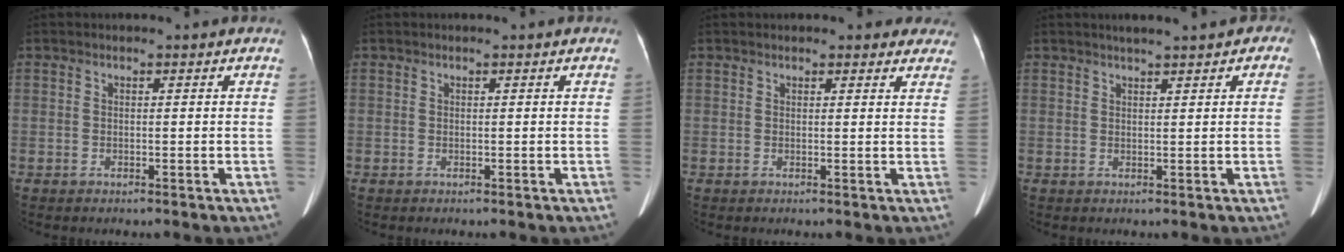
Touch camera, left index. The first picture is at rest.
{"total": 0.0}
{"total": 4.7, "force": [4.2, 1.7, 1.3], "torque": [0.011, 0.002, 0.032]}
{"total": 3.7, "force": [2.2, 1.1, 2.8], "torque": [-0.036, 0.019, 0.028]}